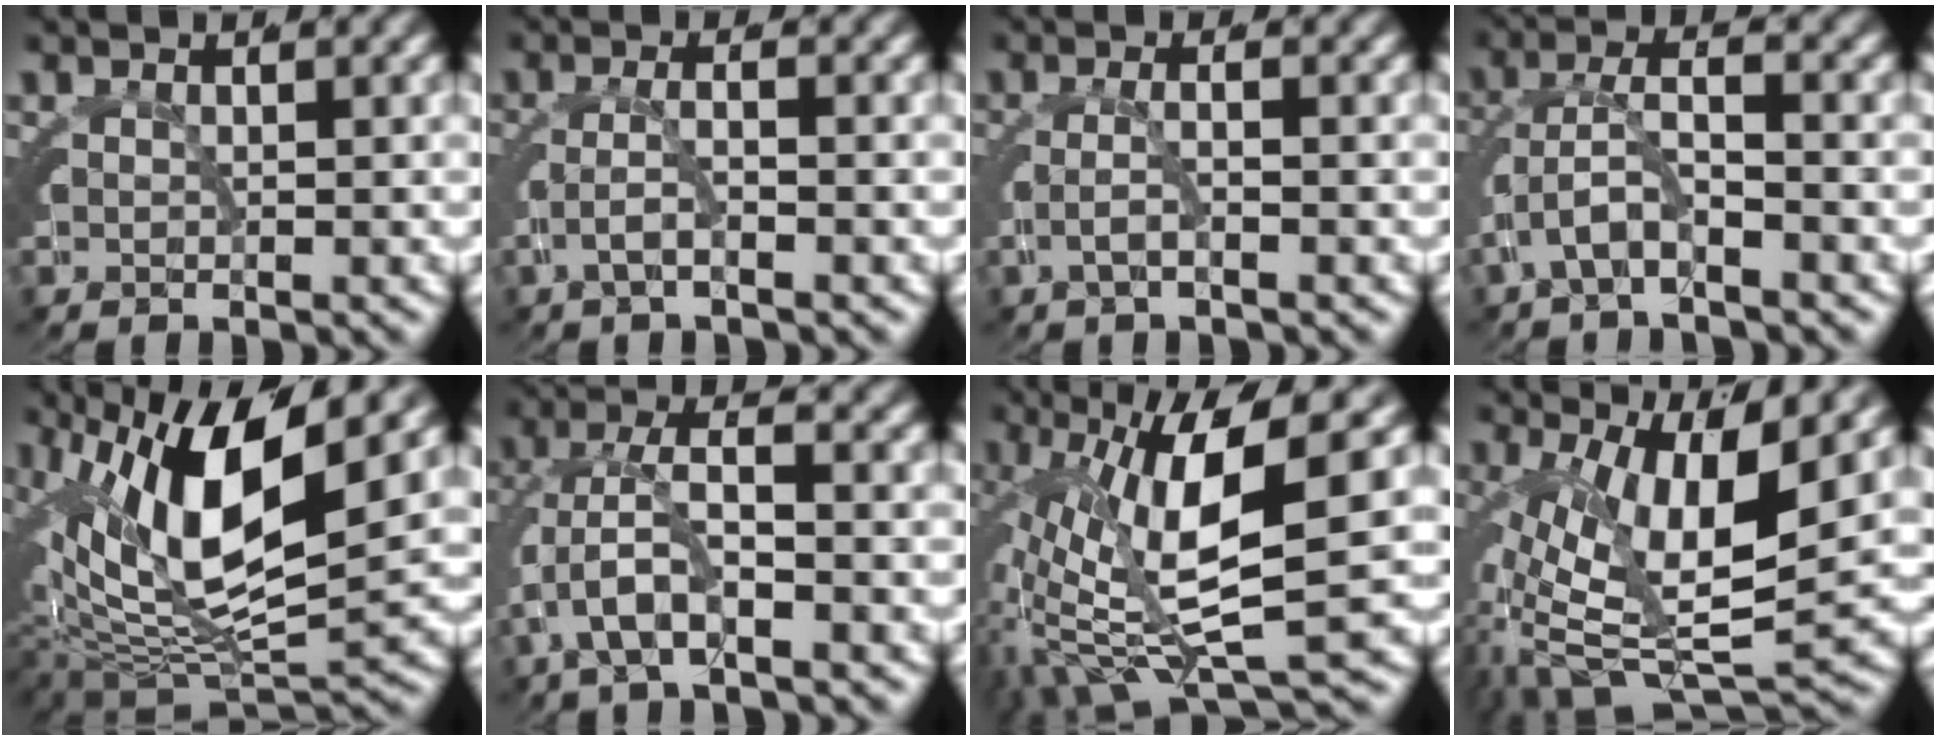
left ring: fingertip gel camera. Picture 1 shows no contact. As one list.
[{"total": 1.7, "force": [-0.9, 0.3, 1.4], "torque": [-0.027, 0.006, -0.022]}, {"total": 1.3, "force": [-0.8, -0.1, 1.1], "torque": [-0.022, 0.006, -0.018]}, {"total": 2.9, "force": [-1.8, 1.1, 2.0], "torque": [-0.043, -0.005, -0.032]}, {"total": 12.3, "force": [0.1, 7.9, 9.5], "torque": [-0.180, -0.029, 0.009]}, {"total": 3.7, "force": [-1.5, 1.2, 3.1], "torque": [-0.065, -0.004, -0.024]}, {"total": 10.6, "force": [-0.9, 4.3, 9.6], "torque": [-0.168, -0.013, -0.007]}, {"total": 9.0, "force": [-1.5, 4.3, 7.7], "torque": [-0.132, -0.032, -0.010]}]